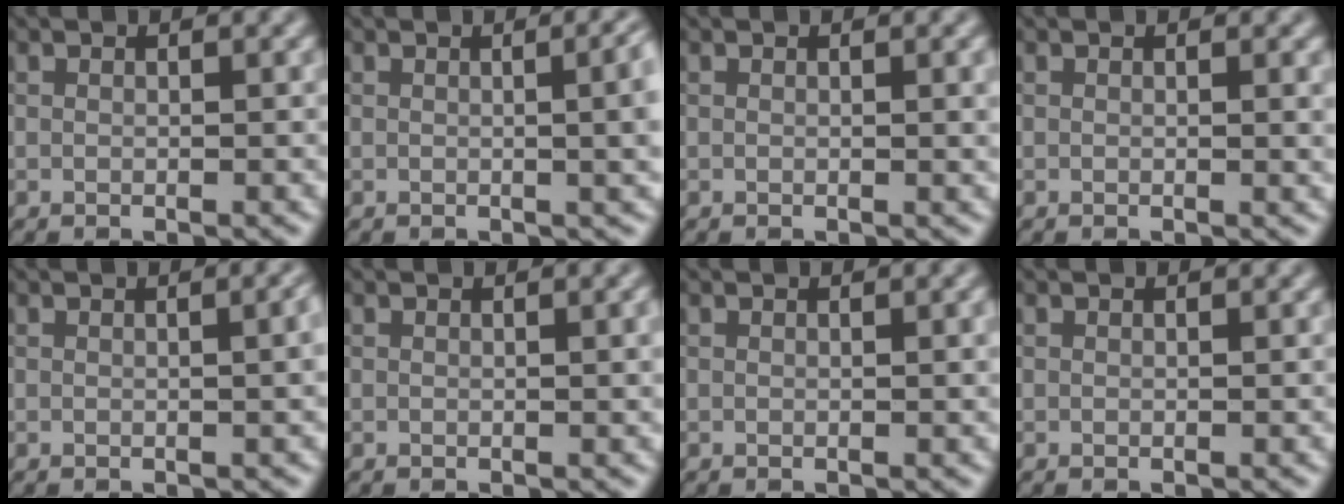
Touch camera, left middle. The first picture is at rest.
{"total": 6.1, "force": [0.4, 2.7, 5.4], "torque": [-0.030, 0.012, 0.004]}
{"total": 1.3, "force": [0.3, 0.4, 1.2], "torque": [-0.013, 0.001, 0.002]}
{"total": 0.8, "force": [0.2, 0.2, 0.7], "torque": [-0.005, -0.001, 0.001]}
{"total": 2.7, "force": [0.2, 1.0, 2.5], "torque": [-0.017, 0.008, 0.002]}
{"total": 1.2, "force": [0.2, 0.3, 1.2], "torque": [-0.014, 0.003, 0.001]}
{"total": 0.8, "force": [0.1, 0.2, 0.8], "torque": [-0.009, 0.003, 0.000]}
{"total": 0.0}